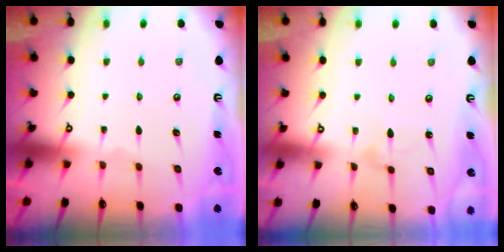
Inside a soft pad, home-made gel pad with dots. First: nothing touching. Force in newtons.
{"total": 3.9, "press": 3.9, "slide": 0.2}